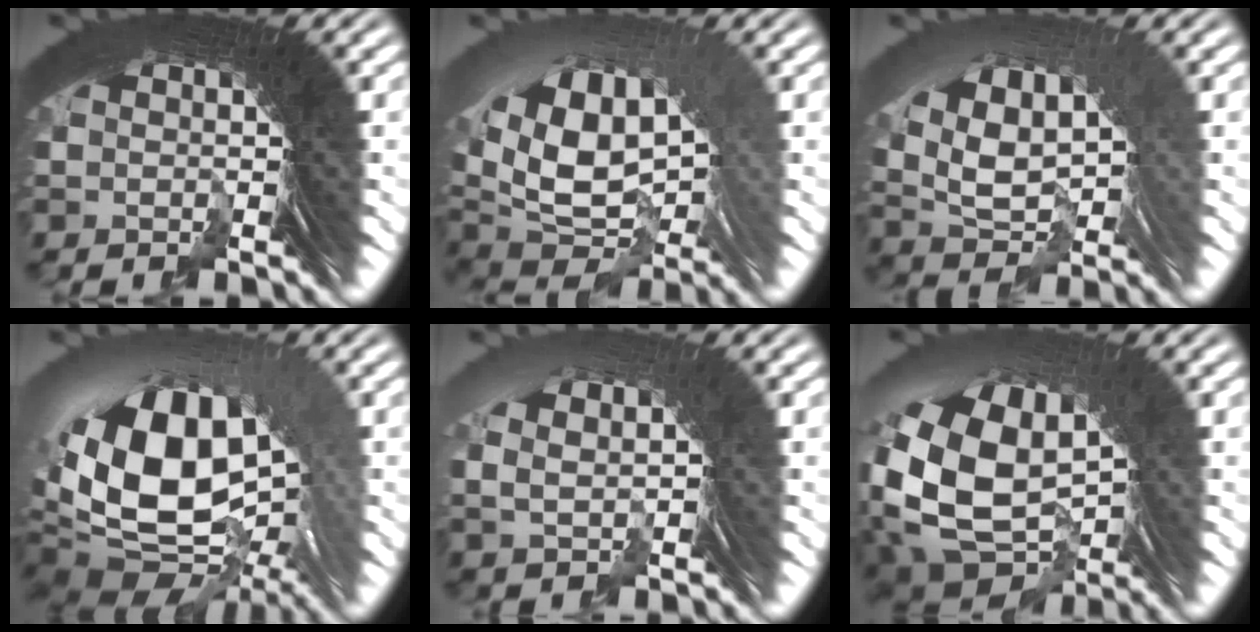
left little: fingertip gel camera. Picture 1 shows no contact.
{"total": 7.7, "force": [-0.2, 5.0, 5.9], "torque": [-0.133, -0.026, 0.020]}
{"total": 4.5, "force": [0.4, 2.7, 3.6], "torque": [-0.075, -0.009, 0.023]}
{"total": 11.3, "force": [-1.7, 7.4, 8.4], "torque": [-0.179, -0.047, 0.000]}
{"total": 0.9, "force": [0.6, -0.2, 0.7], "torque": [-0.013, 0.012, 0.021]}
{"total": 9.2, "force": [-1.6, 6.6, 6.2], "torque": [-0.148, -0.047, -0.001]}